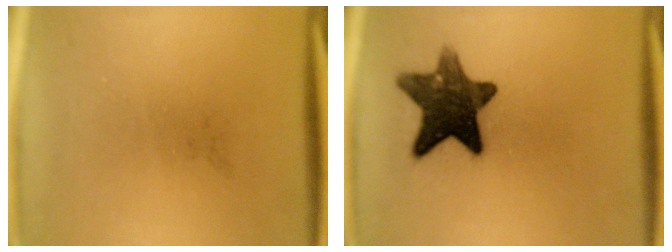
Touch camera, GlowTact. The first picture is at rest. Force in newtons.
{"total": 12.3}